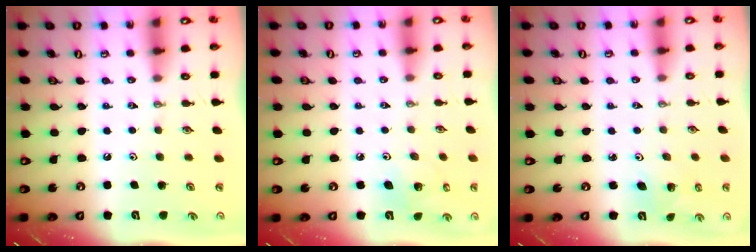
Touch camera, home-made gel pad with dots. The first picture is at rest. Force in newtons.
{"total": 6.0, "press": 5.6, "slide": 2.3}
{"total": 3.2, "press": 3.1, "slide": 0.3}